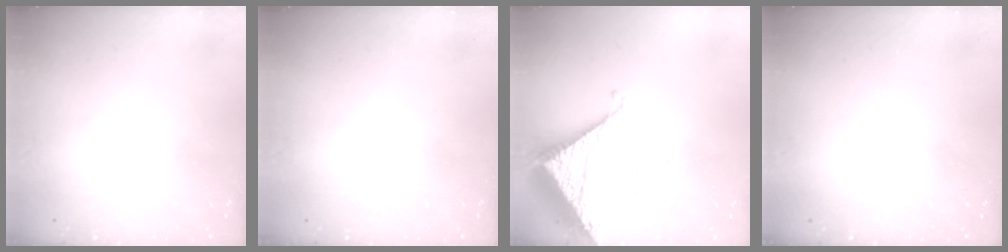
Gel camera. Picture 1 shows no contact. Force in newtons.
{"total": 0.0}
{"total": 11.5, "press": 11.5, "slide": 1.2}
{"total": 1.5, "press": 1.5, "slide": 0.1}